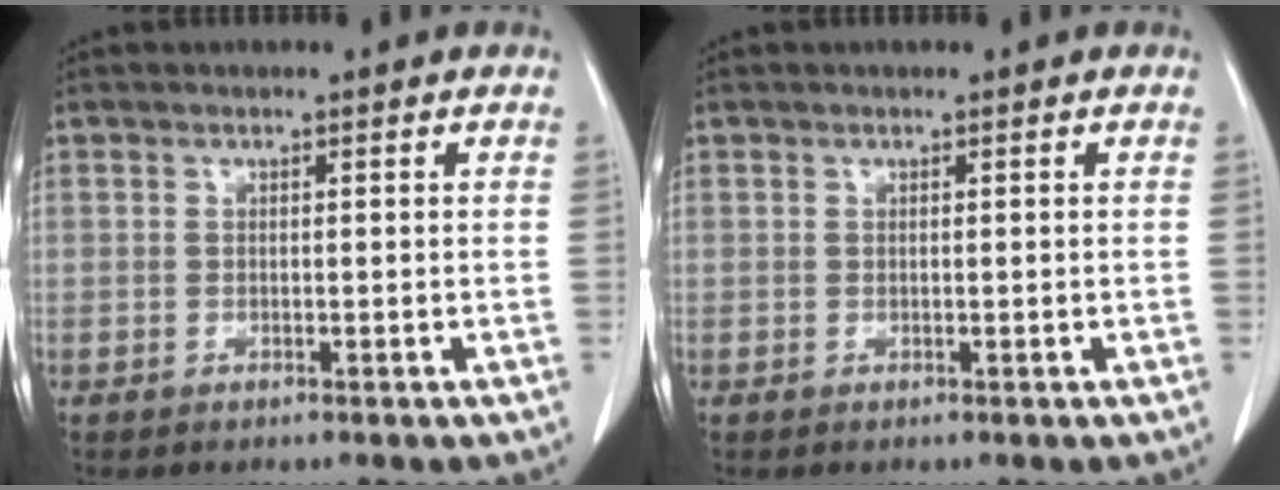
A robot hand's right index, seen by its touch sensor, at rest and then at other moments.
{"total": 0.0}